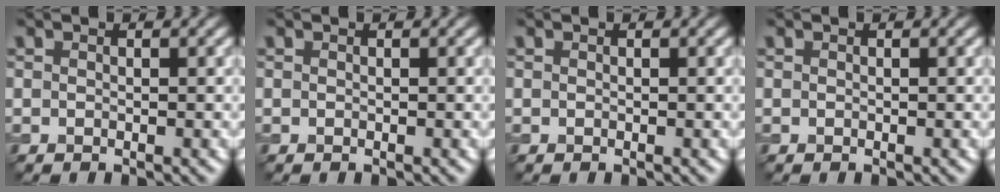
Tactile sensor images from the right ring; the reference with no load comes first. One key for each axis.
{"total": 0.0}
{"total": 0.0}
{"total": 0.0}